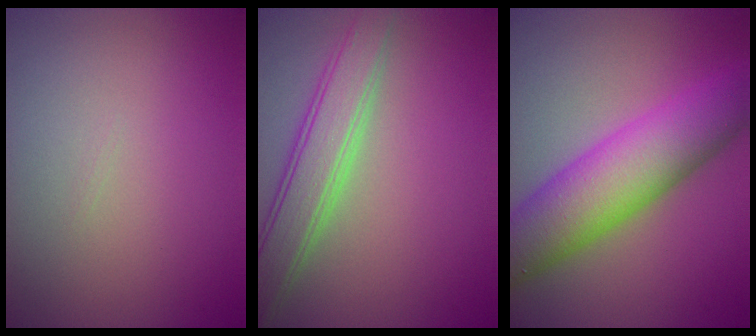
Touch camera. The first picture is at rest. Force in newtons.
{"total": 4.7, "press": 4.7, "slide": 0.4}
{"total": 9.4, "press": 9.4, "slide": 0.1}